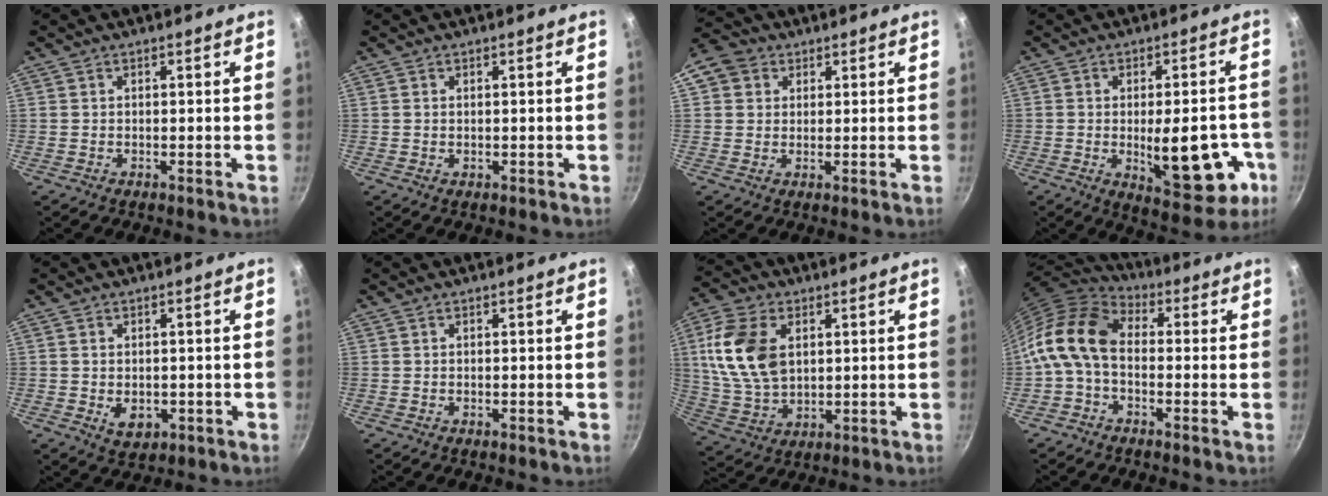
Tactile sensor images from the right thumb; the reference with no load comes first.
{"total": 0.6, "force": [0.1, 0.4, 0.4], "torque": [-0.004, 0.000, 0.002]}
{"total": 8.1, "force": [2.8, 6.8, 3.3], "torque": [-0.048, 0.012, 0.040]}
{"total": 16.2, "force": [-3.9, 7.1, 14.0], "torque": [-0.151, 0.004, -0.040]}
{"total": 4.4, "force": [-0.8, 3.2, 3.0], "torque": [-0.038, -0.006, -0.004]}
{"total": 0.0}
{"total": 14.8, "force": [3.5, 9.7, 10.6], "torque": [-0.191, -0.009, 0.077]}
{"total": 13.8, "force": [-1.2, 9.2, 10.3], "torque": [-0.194, 0.039, -0.046]}